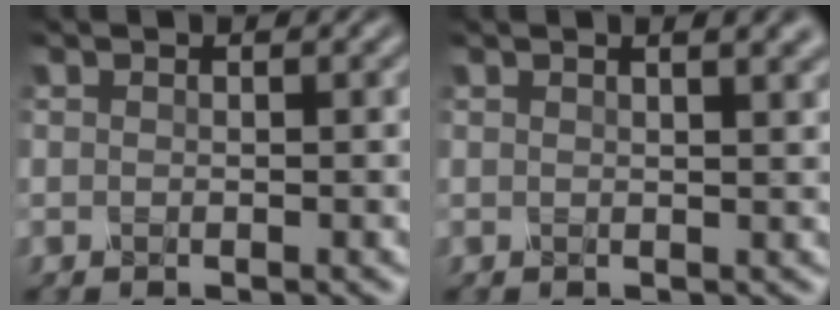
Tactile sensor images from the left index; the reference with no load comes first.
{"total": 3.9, "force": [2.2, 1.6, 2.7], "torque": [-0.012, 0.020, 0.004]}